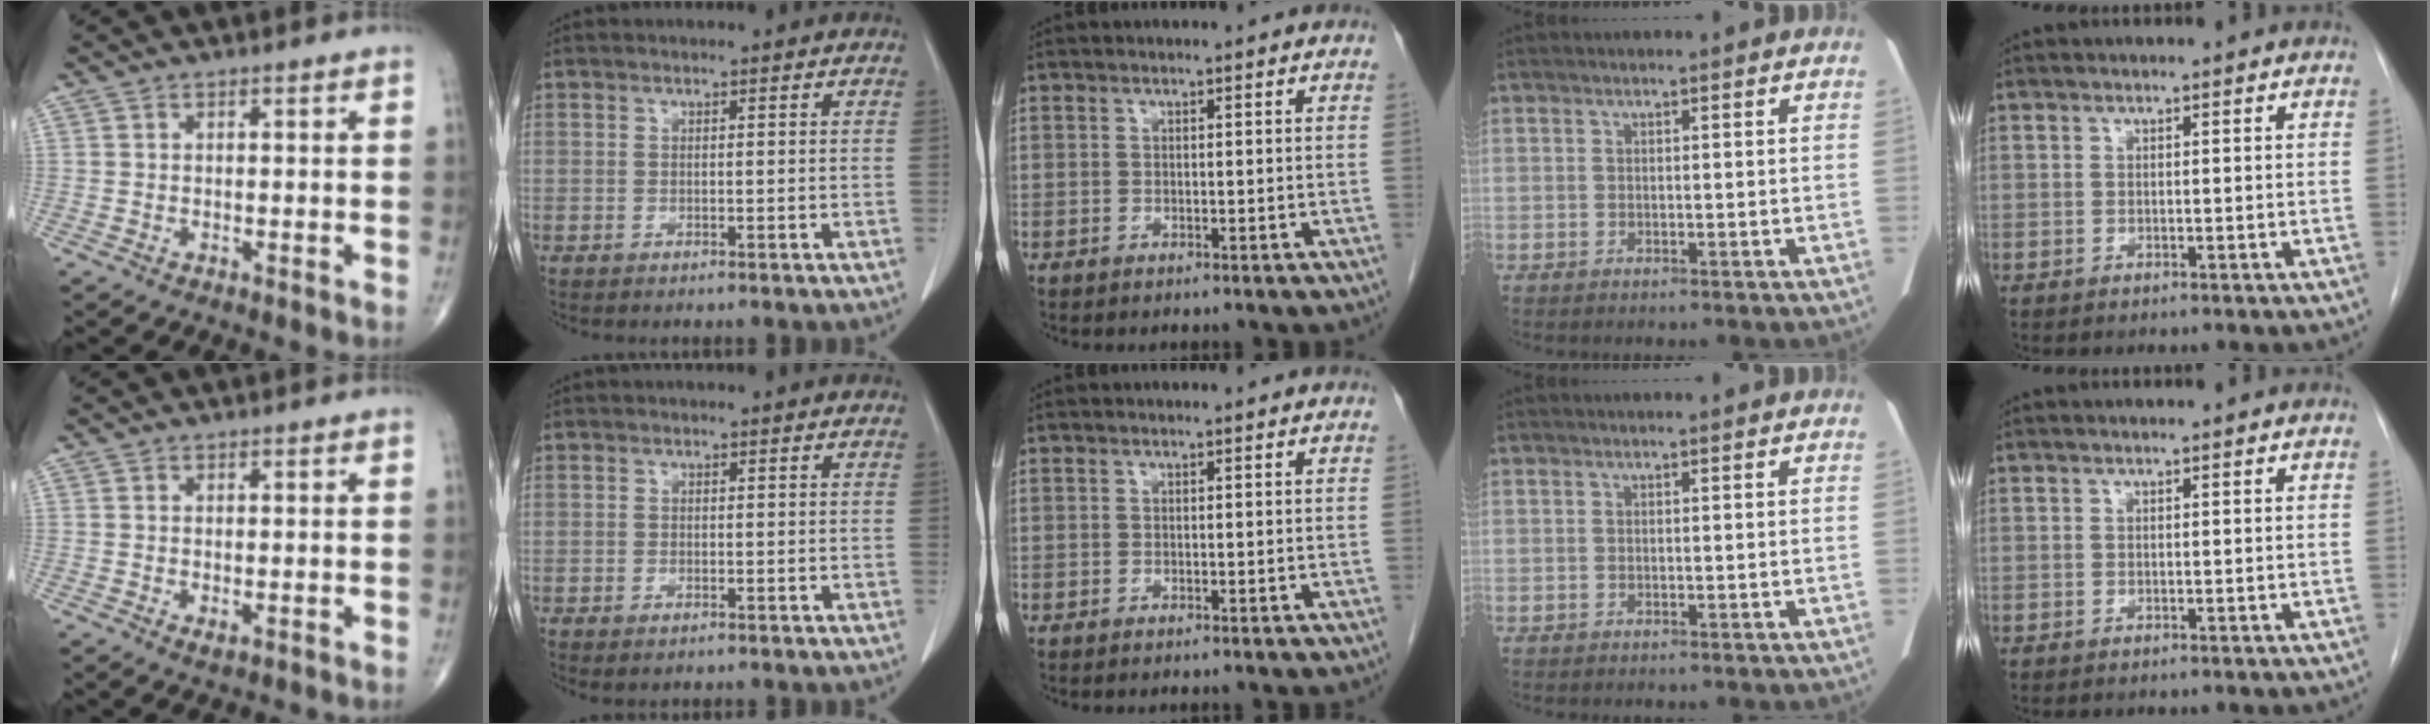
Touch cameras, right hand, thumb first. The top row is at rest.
{"thumb": {"total": 1.3, "force": [-0.2, 0.7, 1.1], "torque": [-0.019, -0.005, -0.001]}, "index": {"total": 0.9, "force": [-0.6, 0.2, 0.7], "torque": [-0.015, -0.002, -0.004]}}